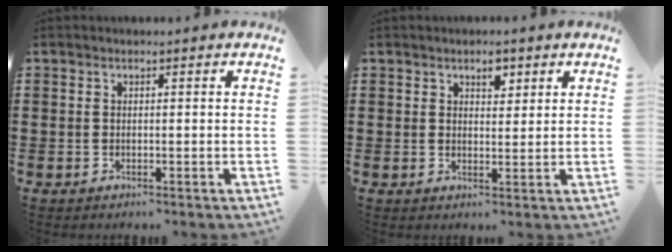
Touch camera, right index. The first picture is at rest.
{"total": 2.8, "force": [1.7, 1.5, 1.6], "torque": [-0.020, -0.001, 0.027]}